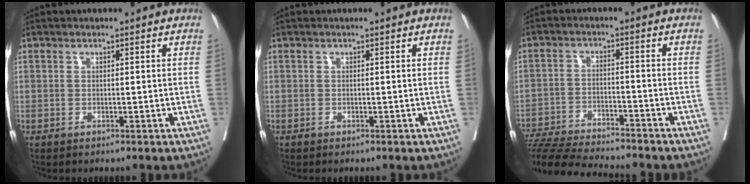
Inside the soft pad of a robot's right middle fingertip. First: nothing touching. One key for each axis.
{"total": 0.0}
{"total": 16.0, "fx": -14.7, "fy": 1.3, "fz": 6.3, "tx": -0.111, "ty": -0.024, "tz": -0.228}